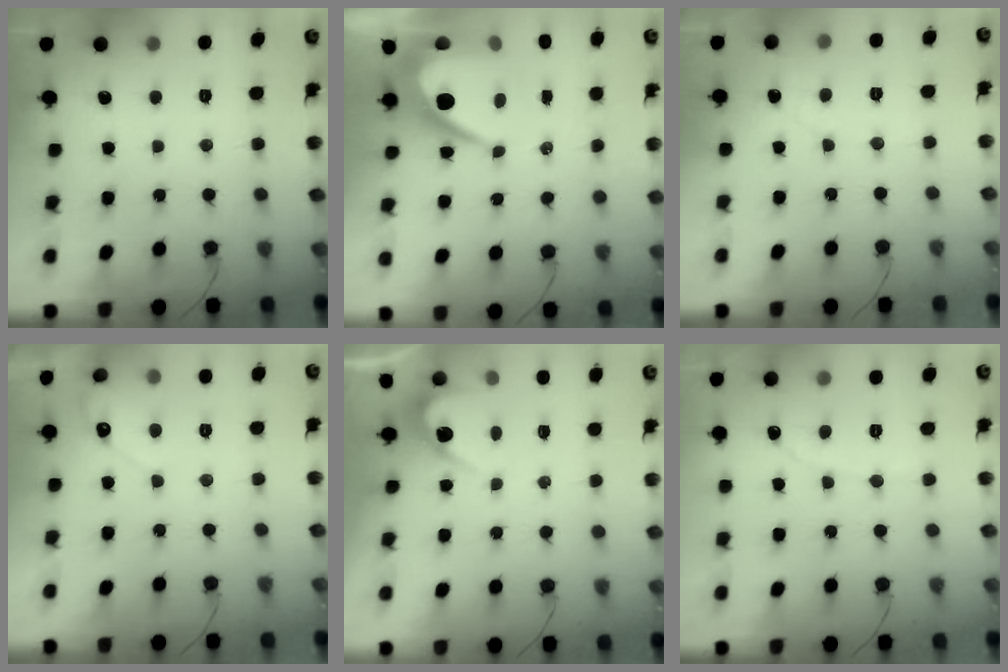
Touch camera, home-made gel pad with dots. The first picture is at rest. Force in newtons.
{"total": 11.4, "press": 11.4, "slide": 0.6}
{"total": 2.8, "press": 2.8, "slide": 0.2}
{"total": 3.9, "press": 3.9, "slide": 0.2}
{"total": 3.0, "press": 3.0, "slide": 0.2}
{"total": 1.7, "press": 1.7, "slide": 0.1}